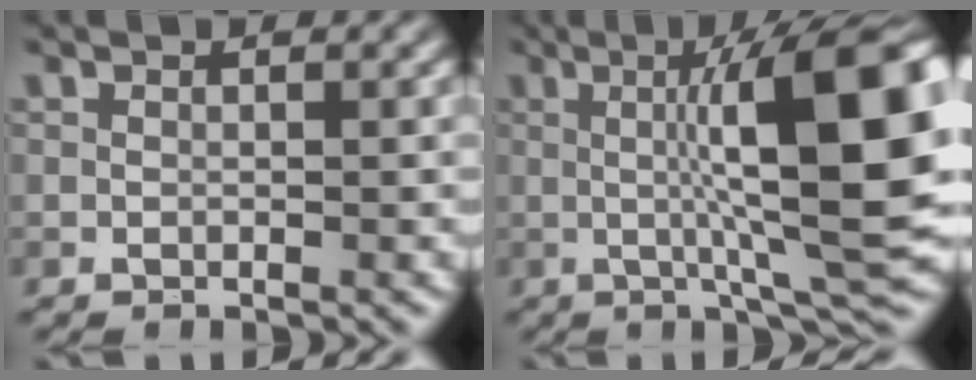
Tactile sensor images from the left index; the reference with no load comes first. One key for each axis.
{"total": 13.2, "fx": 1.1, "fy": 2.8, "fz": 12.9, "tx": -0.182, "ty": 0.007, "tz": 0.017}